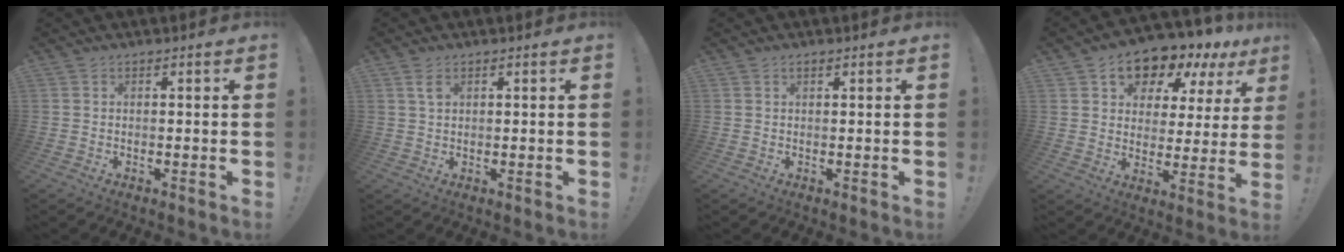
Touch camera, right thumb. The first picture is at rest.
{"total": 2.5, "force": [1.2, 1.3, 1.7], "torque": [-0.021, -0.004, 0.019]}
{"total": 0.6, "force": [0.4, 0.2, 0.3], "torque": [-0.003, -0.002, 0.008]}
{"total": 11.8, "force": [9.8, 5.5, 3.9], "torque": [-0.066, -0.079, 0.170]}